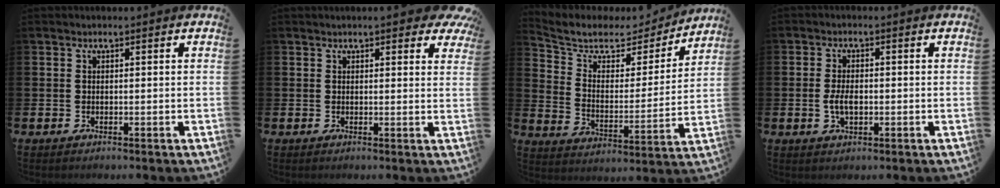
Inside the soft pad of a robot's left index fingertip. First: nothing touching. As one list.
[{"total": 2.6, "force": [2.4, 0.5, 0.9], "torque": [0.000, -0.012, 0.038]}, {"total": 7.0, "force": [6.0, 3.1, 1.9], "torque": [-0.076, -0.042, 0.097]}, {"total": 3.3, "force": [-0.3, 1.8, 2.7], "torque": [-0.038, 0.000, -0.009]}]